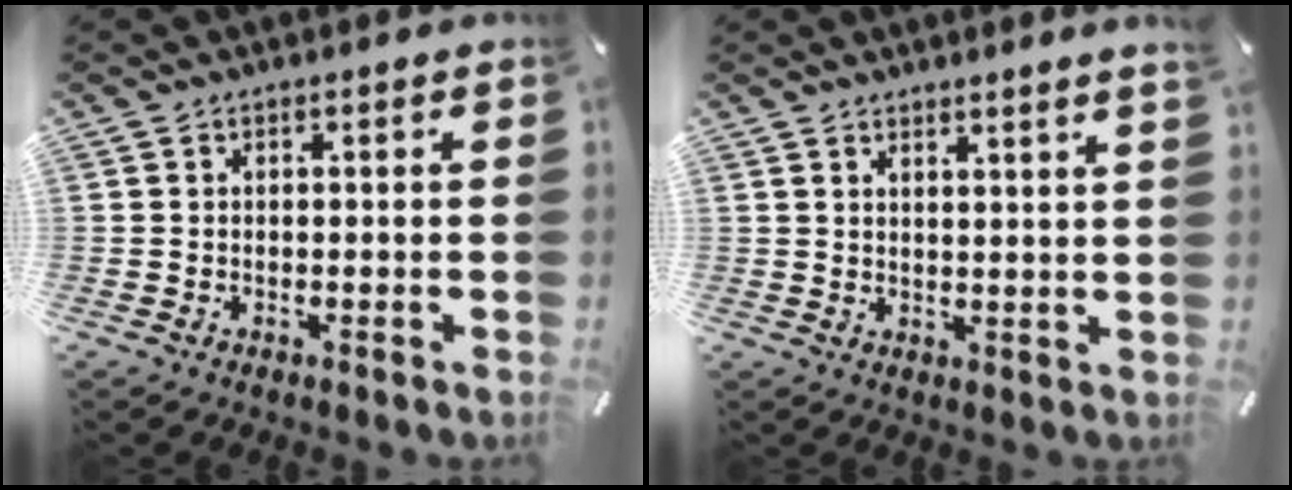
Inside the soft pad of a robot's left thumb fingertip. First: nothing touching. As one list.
[{"total": 2.7, "force": [2.5, -0.8, 0.7], "torque": [-0.016, -0.017, 0.046]}]